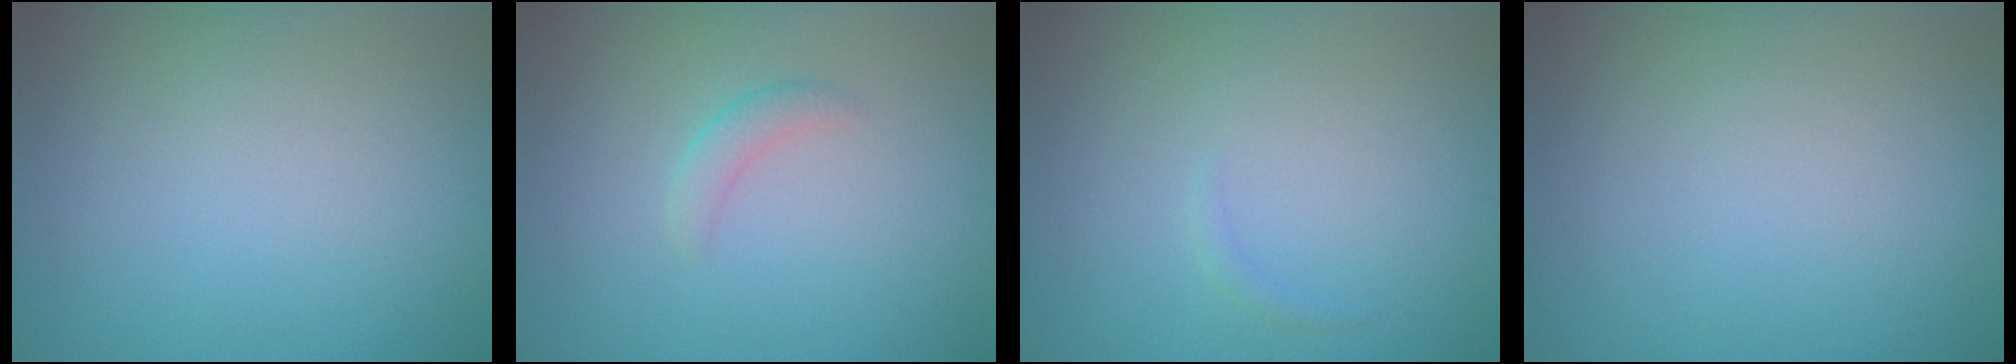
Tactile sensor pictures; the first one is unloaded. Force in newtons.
{"total": 1.3, "press": 1.3, "slide": 0.1}
{"total": 0.5, "press": 0.5, "slide": 0.1}
{"total": 0.0}